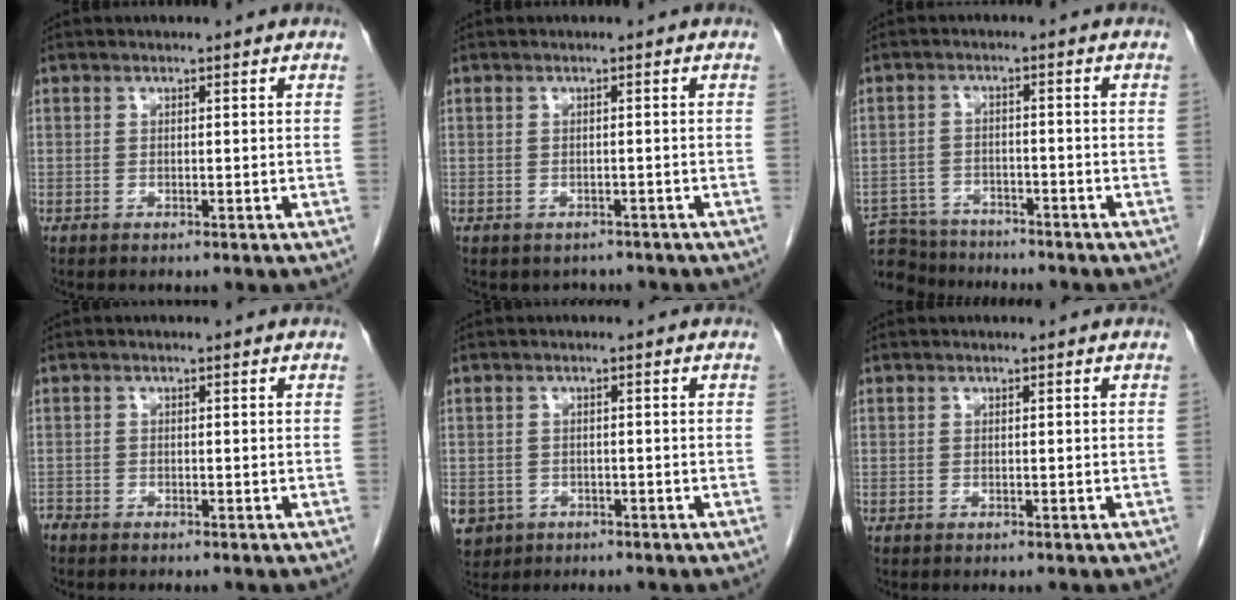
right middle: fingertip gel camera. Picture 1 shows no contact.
{"total": 2.4, "force": [-2.0, 1.3, 0.1], "torque": [-0.005, 0.004, -0.027]}
{"total": 9.1, "force": [-8.5, 2.9, 1.2], "torque": [-0.025, 0.005, -0.139]}
{"total": 1.4, "force": [-1.3, 0.4, 0.1], "torque": [-0.006, -0.002, -0.026]}
{"total": 6.4, "force": [-3.1, 5.4, 1.6], "torque": [-0.043, 0.000, -0.046]}
{"total": 0.0}